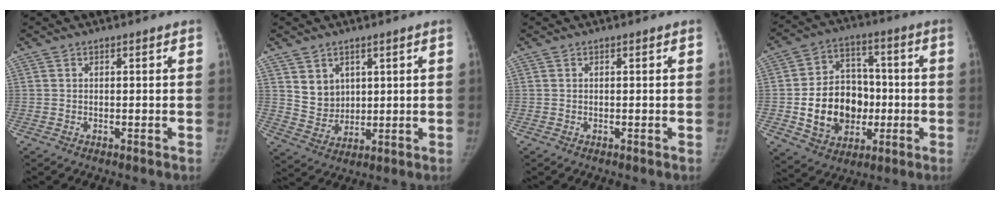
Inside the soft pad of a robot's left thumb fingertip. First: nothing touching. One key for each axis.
{"total": 6.1, "fx": 2.6, "fy": 5.0, "fz": 2.2, "tx": -0.015, "ty": -0.023, "tz": 0.061}
{"total": 0.0}
{"total": 17.1, "fx": -2.7, "fy": 13.3, "fz": 10.4, "tx": -0.127, "ty": 0.028, "tz": -0.032}